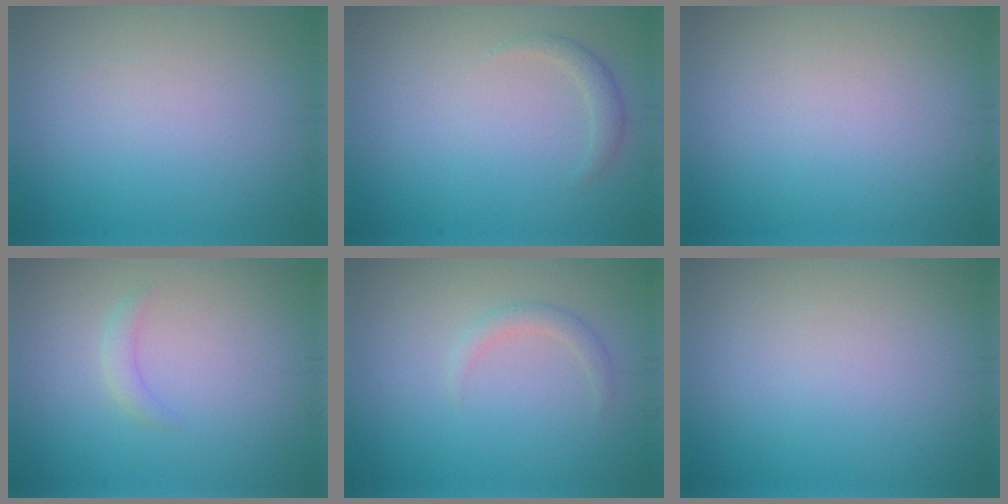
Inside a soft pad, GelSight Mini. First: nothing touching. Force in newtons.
{"total": 1.2, "press": 1.2, "slide": 0.1}
{"total": 0.0}
{"total": 1.1, "press": 1.1, "slide": 0.1}
{"total": 1.2, "press": 1.2, "slide": 0.1}
{"total": 0.0}